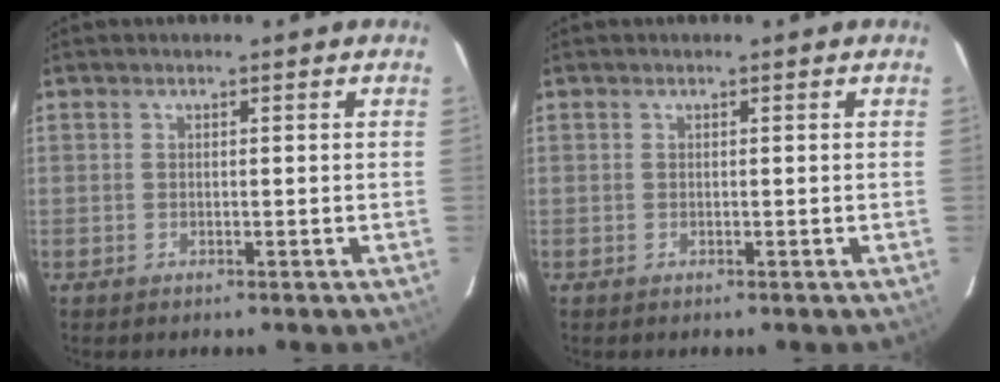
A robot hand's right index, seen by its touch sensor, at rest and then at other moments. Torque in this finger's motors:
{"motor_torque": [0.01, -0.01, 0.00, 0.00]}